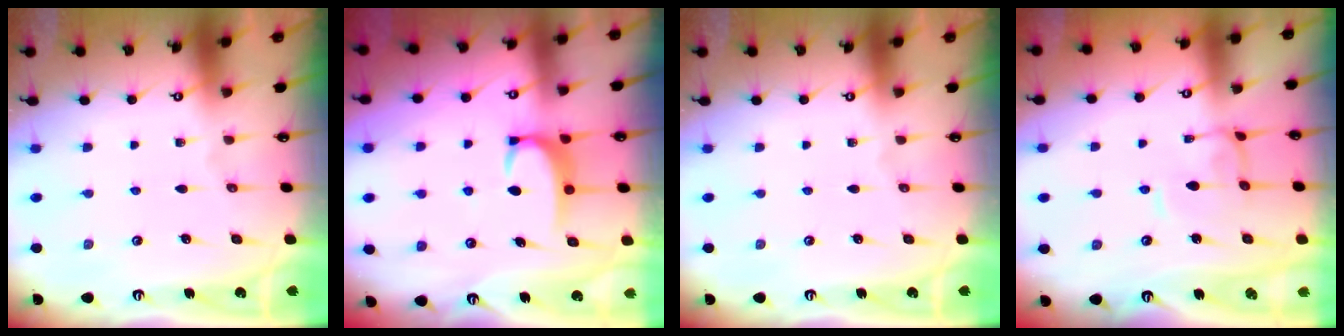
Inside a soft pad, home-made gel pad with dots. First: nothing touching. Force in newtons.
{"total": 3.4, "press": 3.3, "slide": 0.4}
{"total": 0.0}
{"total": 0.7, "press": 0.5, "slide": 0.4}